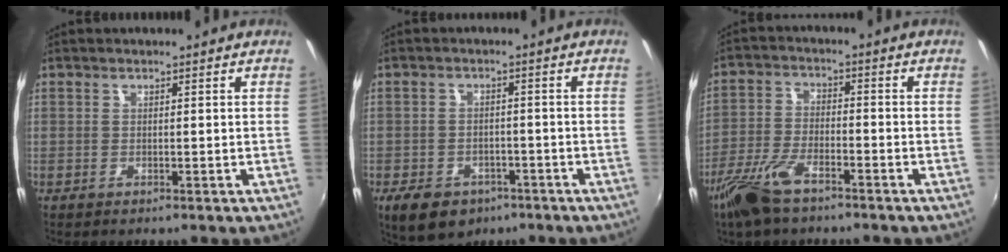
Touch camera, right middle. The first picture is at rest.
{"total": 8.9, "force": [-5.3, 5.9, 4.1], "torque": [-0.097, -0.009, -0.075]}
{"total": 9.6, "force": [-6.6, 3.5, 6.0], "torque": [-0.140, -0.010, -0.131]}